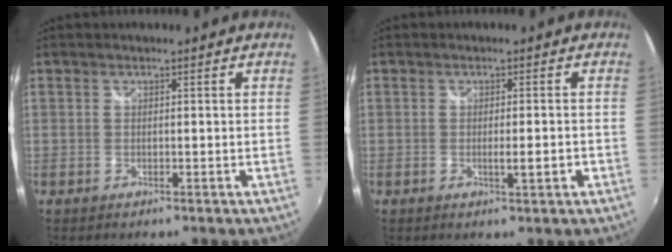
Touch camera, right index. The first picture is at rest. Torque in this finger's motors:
{"motor_torque": [1.13, 1.01, 0.08, 0.02]}